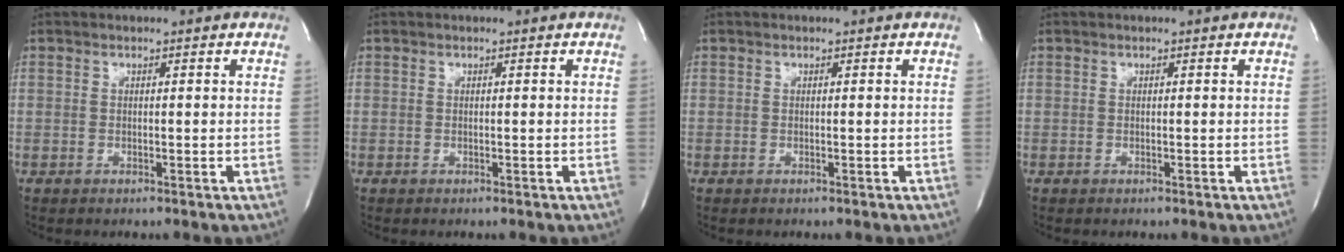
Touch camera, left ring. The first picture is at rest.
{"total": 0.0}
{"total": 0.0}
{"total": 0.0}